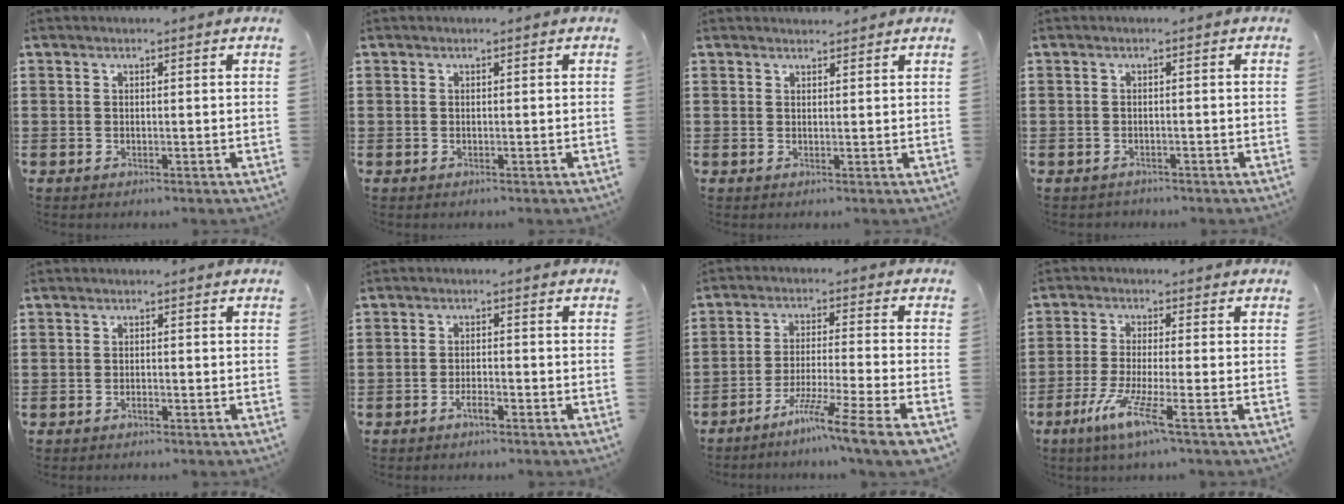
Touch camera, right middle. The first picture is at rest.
{"total": 0.0}
{"total": 1.3, "force": [1.3, 0.0, 0.0], "torque": [-0.002, -0.002, 0.025]}
{"total": 0.8, "force": [-0.7, 0.2, -0.1], "torque": [-0.001, 0.002, -0.017]}
{"total": 0.8, "force": [-0.7, 0.3, 0.4], "torque": [-0.011, -0.002, -0.013]}
{"total": 2.3, "force": [-1.6, 0.6, 1.6], "torque": [-0.029, 0.002, -0.030]}
{"total": 8.7, "force": [-6.7, -1.0, 5.3], "torque": [-0.092, -0.010, -0.132]}
{"total": 6.5, "force": [-3.5, -0.1, 5.4], "torque": [-0.113, -0.016, -0.066]}